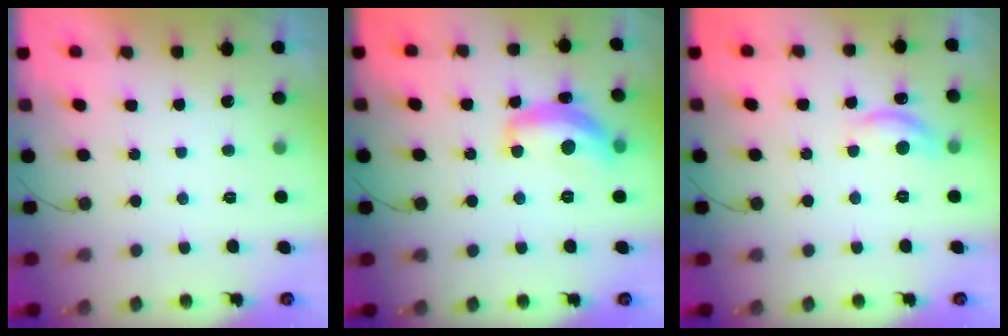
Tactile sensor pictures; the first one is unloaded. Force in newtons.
{"total": 14.5, "press": 14.5, "slide": 0.8}
{"total": 10.6, "press": 10.5, "slide": 0.7}